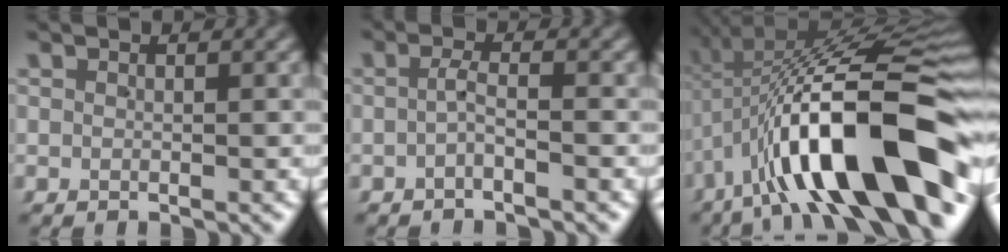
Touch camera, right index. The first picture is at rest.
{"total": 1.4, "force": [-1.2, -0.2, 0.8], "torque": [-0.016, -0.005, -0.023]}
{"total": 15.2, "force": [-4.1, 6.3, 13.3], "torque": [-0.220, -0.007, -0.047]}